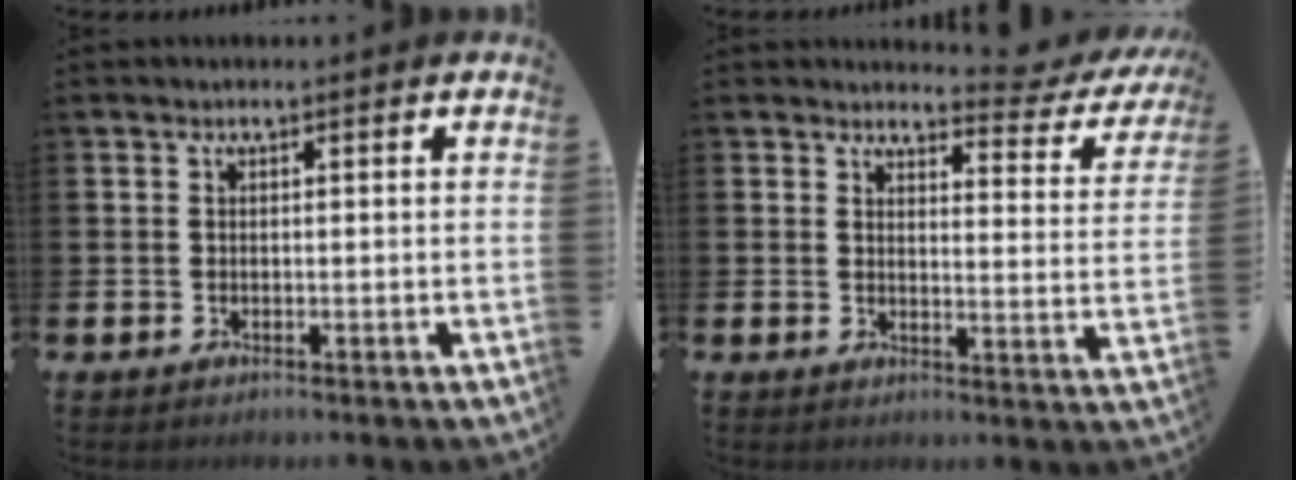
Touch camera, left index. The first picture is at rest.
{"total": 3.3, "force": [3.0, 1.1, 0.9], "torque": [-0.008, -0.029, 0.043]}